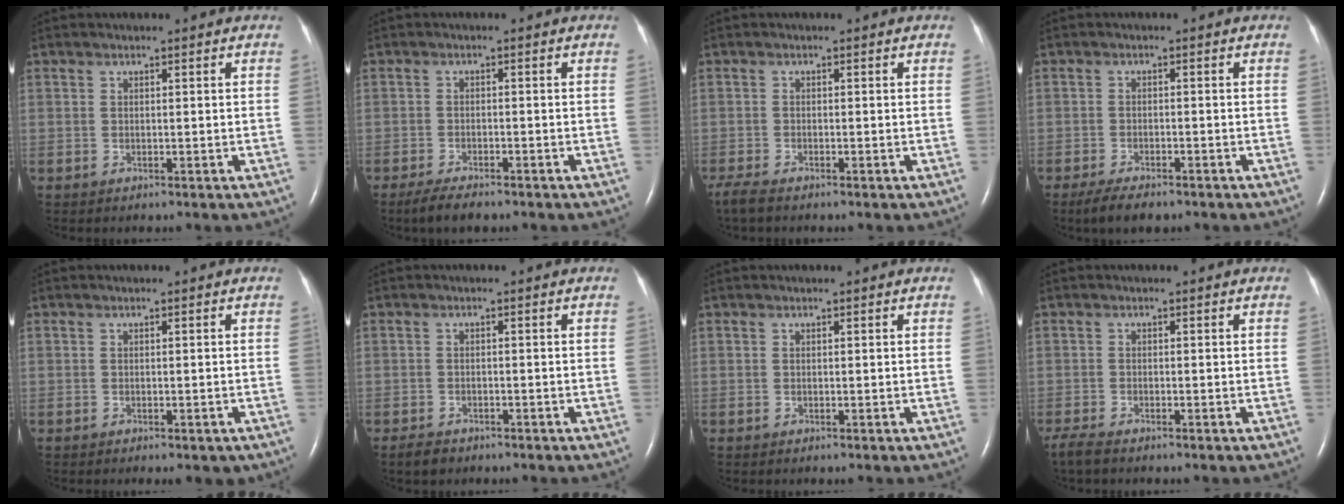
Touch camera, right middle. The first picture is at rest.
{"total": 4.0, "force": [-3.1, 0.9, 2.3], "torque": [-0.048, -0.009, -0.051]}
{"total": 2.9, "force": [-2.3, 0.5, 1.6], "torque": [-0.040, -0.011, -0.041]}
{"total": 4.8, "force": [-3.7, 1.4, 2.8], "torque": [-0.053, -0.009, -0.056]}
{"total": 2.0, "force": [-1.3, 0.9, 1.2], "torque": [-0.013, -0.004, -0.009]}
{"total": 2.1, "force": [-1.6, 1.1, 0.7], "torque": [-0.021, -0.001, -0.021]}
{"total": 0.0}
{"total": 2.5, "force": [-2.1, 0.4, 1.3], "torque": [-0.035, -0.009, -0.038]}